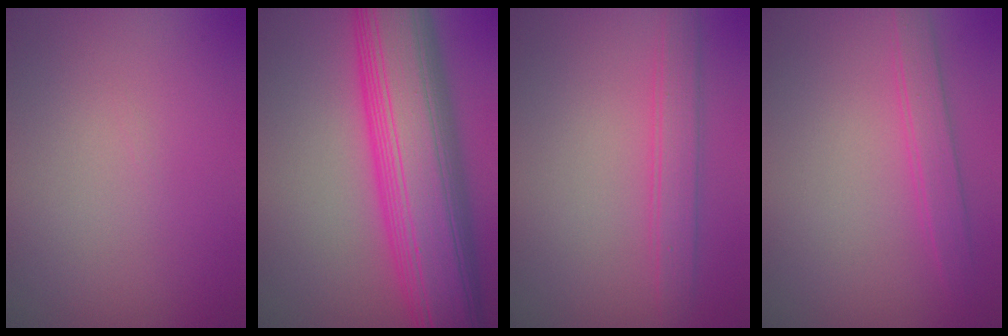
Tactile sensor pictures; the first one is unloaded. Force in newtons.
{"total": 13.8, "press": 13.8, "slide": 0.3}
{"total": 2.7, "press": 2.7, "slide": 0.1}
{"total": 2.3, "press": 2.3, "slide": 0.1}